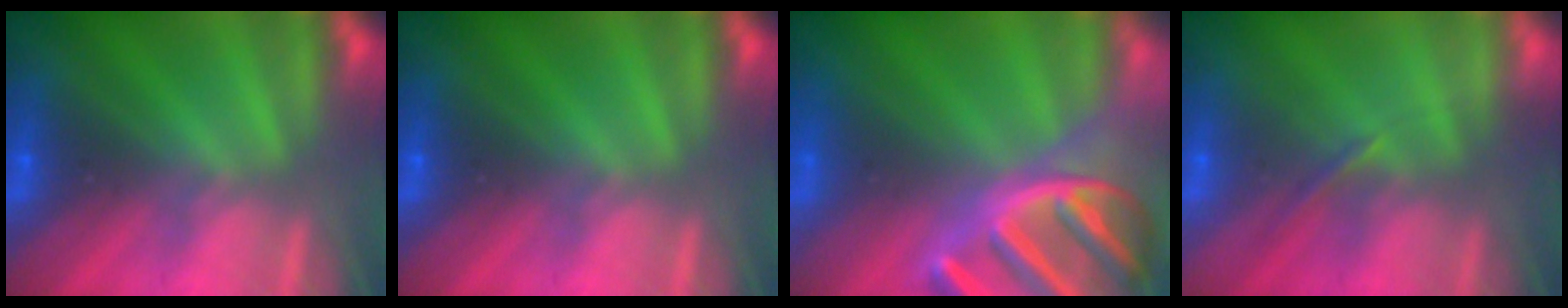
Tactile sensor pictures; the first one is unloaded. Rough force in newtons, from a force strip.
{"total": 0.0}
{"total": 6.9}
{"total": 1.4}